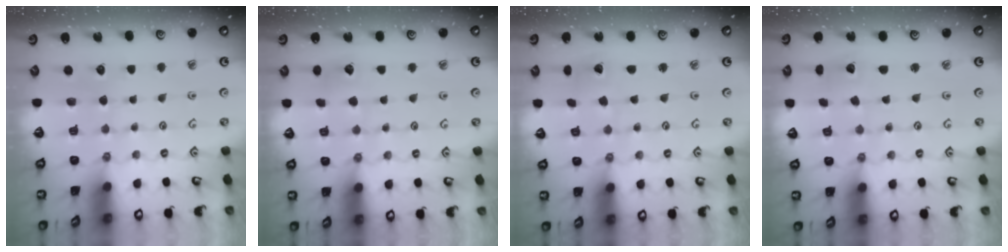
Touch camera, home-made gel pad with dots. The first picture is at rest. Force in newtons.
{"total": 4.8, "press": 4.7, "slide": 0.5}
{"total": 0.9, "press": 0.9, "slide": 0.0}
{"total": 1.4, "press": 1.4, "slide": 0.1}